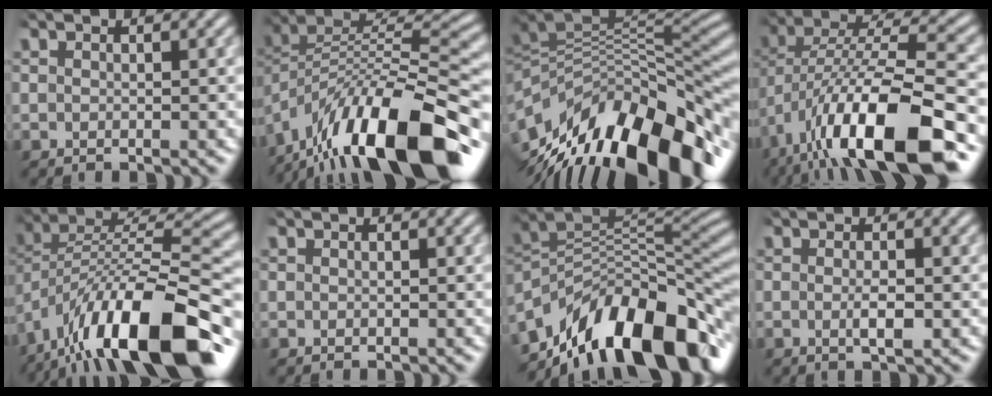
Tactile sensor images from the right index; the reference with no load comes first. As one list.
[{"total": 13.2, "force": [-5.9, 6.2, 10.0], "torque": [-0.167, -0.038, -0.076]}, {"total": 16.6, "force": [-4.4, 10.2, 12.4], "torque": [-0.204, -0.038, -0.047]}, {"total": 12.7, "force": [-3.9, 5.7, 10.6], "torque": [-0.194, -0.039, -0.037]}, {"total": 11.9, "force": [-4.9, 5.0, 9.6], "torque": [-0.164, -0.032, -0.060]}, {"total": 0.0}, {"total": 17.3, "force": [-6.5, 9.8, 12.8], "torque": [-0.191, -0.042, -0.081]}, {"total": 1.9, "force": [-0.9, 0.0, 1.7], "torque": [-0.026, -0.016, -0.010]}]